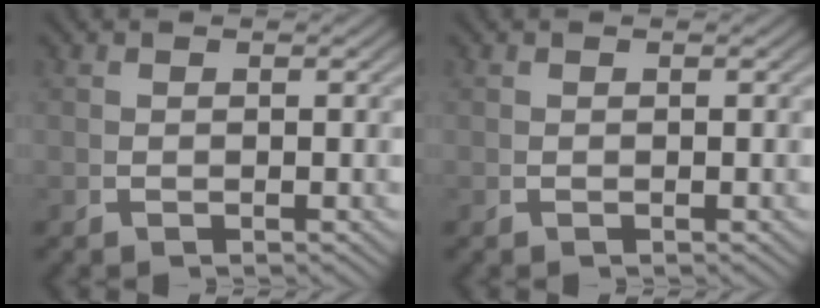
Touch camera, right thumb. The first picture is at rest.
{"total": 0.0}